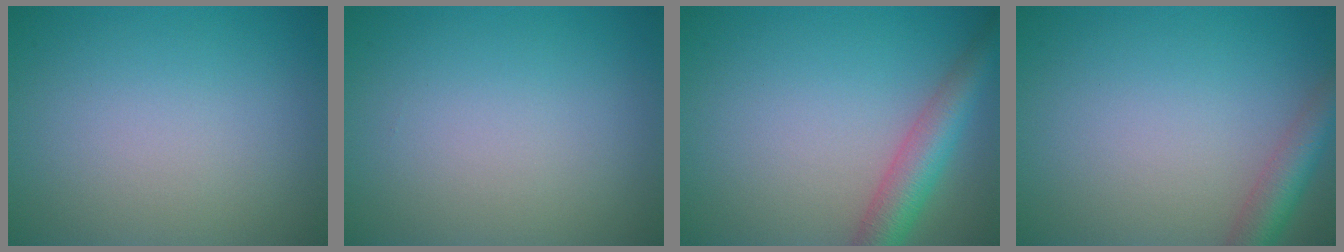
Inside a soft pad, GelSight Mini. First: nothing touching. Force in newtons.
{"total": 0.0}
{"total": 4.7, "press": 4.6, "slide": 0.2}
{"total": 3.5, "press": 3.5, "slide": 0.2}